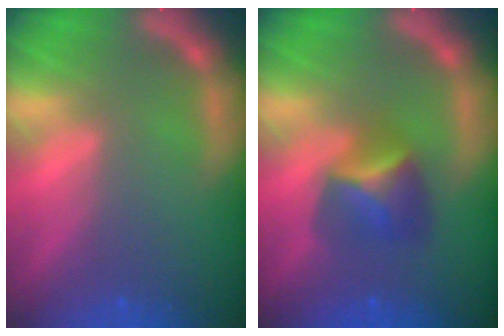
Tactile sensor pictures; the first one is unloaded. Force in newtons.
{"total": 4.0}